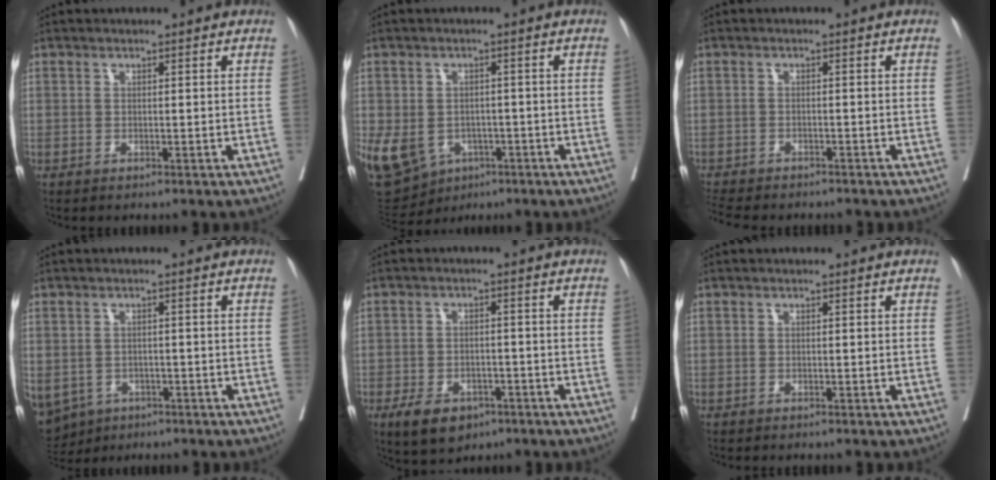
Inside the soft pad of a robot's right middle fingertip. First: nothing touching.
{"total": 18.9, "force": [-7.2, 15.1, 8.7], "torque": [-0.257, -0.006, -0.094]}
{"total": 9.6, "force": [-8.4, 2.6, 3.8], "torque": [-0.078, -0.008, -0.120]}
{"total": 14.2, "force": [-7.0, 11.0, 5.7], "torque": [-0.177, -0.013, -0.091]}
{"total": 7.5, "force": [-4.6, 4.4, 3.9], "torque": [-0.070, -0.001, -0.068]}
{"total": 0.8, "force": [-0.7, 0.0, 0.3], "torque": [-0.005, -0.002, -0.012]}